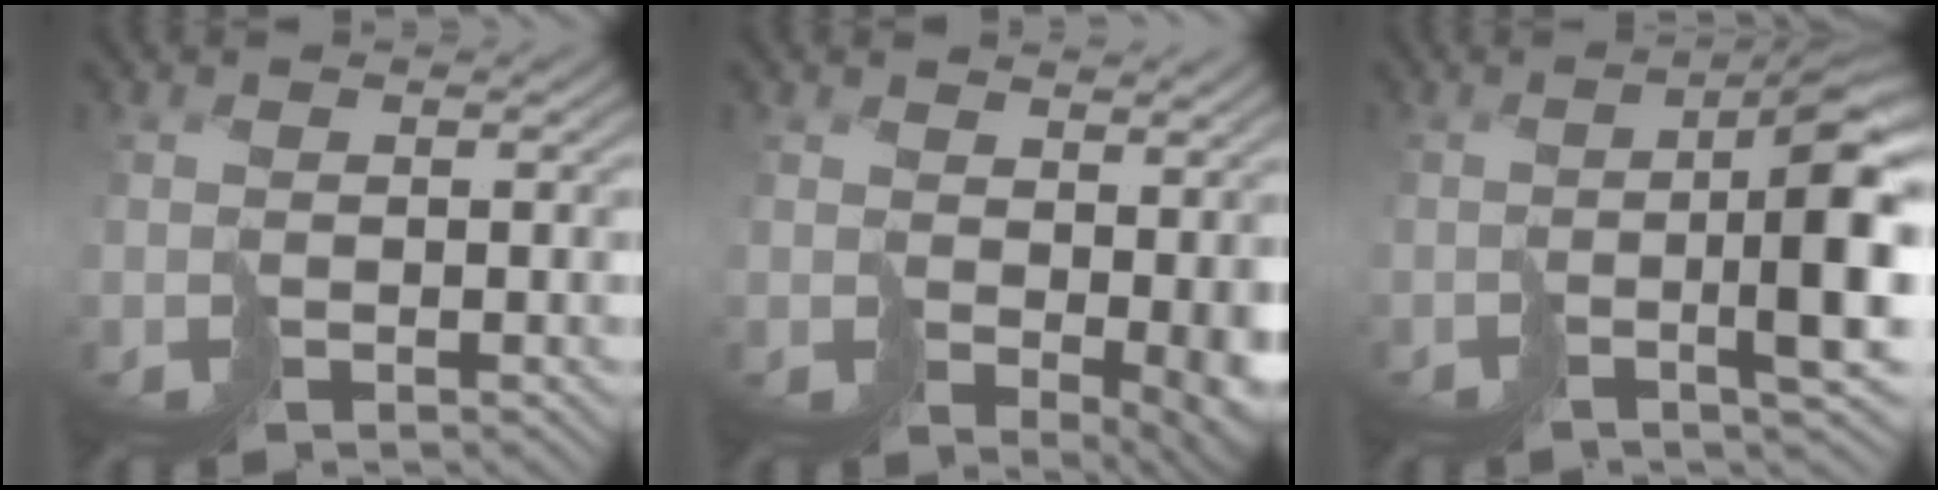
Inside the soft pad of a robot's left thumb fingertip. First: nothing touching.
{"total": 6.7, "force": [1.4, 3.1, 5.7], "torque": [-0.086, -0.011, 0.034]}
{"total": 10.8, "force": [-2.0, 2.2, 10.4], "torque": [-0.161, -0.004, -0.038]}